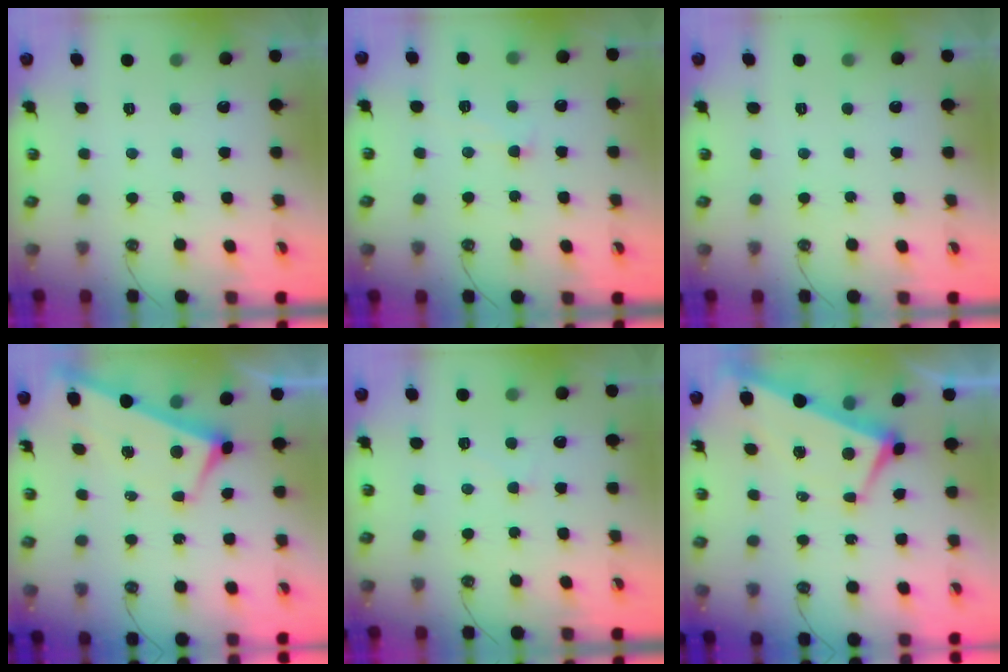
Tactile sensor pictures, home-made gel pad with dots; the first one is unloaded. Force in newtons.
{"total": 2.4, "press": 2.4, "slide": 0.3}
{"total": 0.8, "press": 0.8, "slide": 0.1}
{"total": 2.9, "press": 2.7, "slide": 0.9}
{"total": 1.1, "press": 1.0, "slide": 0.5}
{"total": 1.4, "press": 0.9, "slide": 1.0}